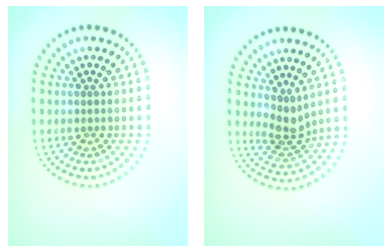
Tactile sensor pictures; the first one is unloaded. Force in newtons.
{"total": 2.8, "press": 2.1, "slide": 1.8}